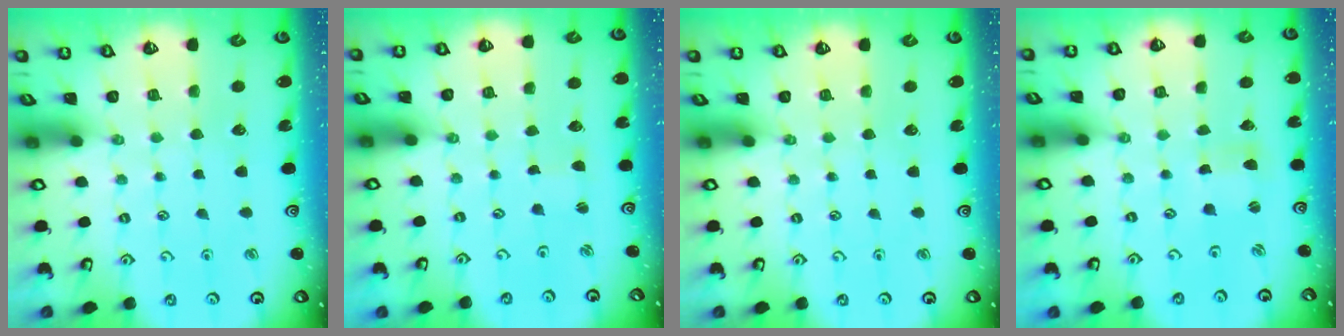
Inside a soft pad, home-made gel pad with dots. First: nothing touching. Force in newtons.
{"total": 0.8, "press": 0.8, "slide": 0.1}
{"total": 0.0}
{"total": 1.5, "press": 1.4, "slide": 0.3}